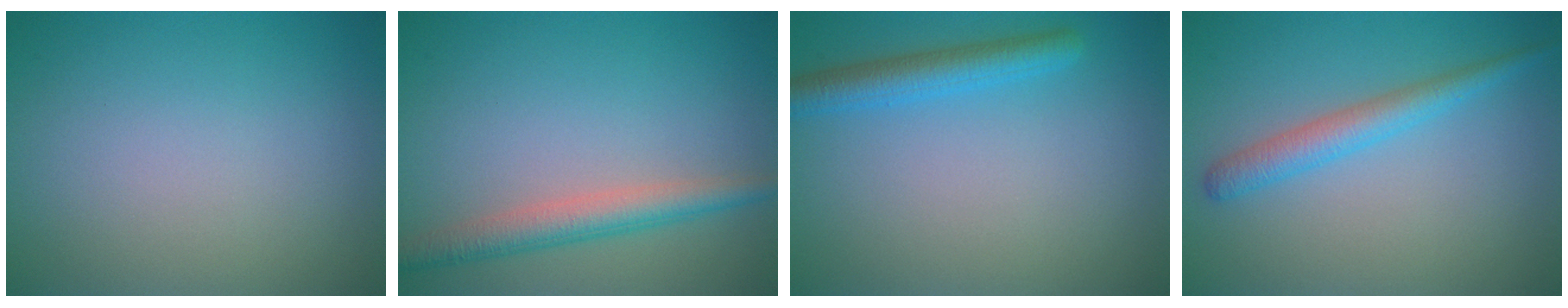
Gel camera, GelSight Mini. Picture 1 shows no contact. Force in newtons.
{"total": 3.5, "press": 3.5, "slide": 0.1}
{"total": 3.2, "press": 3.2, "slide": 0.2}
{"total": 2.8, "press": 2.8, "slide": 0.1}